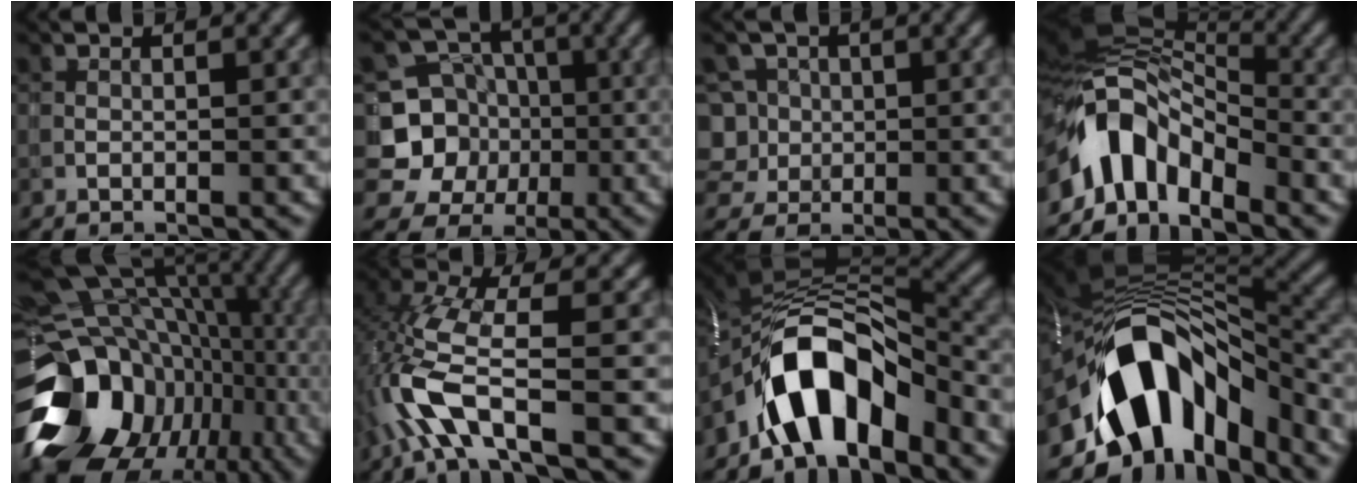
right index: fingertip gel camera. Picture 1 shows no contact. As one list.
[{"total": 7.2, "force": [-0.9, 6.9, 1.9], "torque": [-0.032, -0.004, -0.045]}, {"total": 7.1, "force": [-0.4, 6.5, 2.7], "torque": [-0.057, 0.032, -0.030]}, {"total": 9.3, "force": [-4.3, 5.6, 6.0], "torque": [-0.101, 0.005, -0.083]}, {"total": 18.7, "force": [-5.4, 14.6, 10.2], "torque": [-0.174, -0.003, -0.064]}, {"total": 7.4, "force": [-2.8, 2.1, 6.5], "torque": [-0.158, 0.002, -0.065]}, {"total": 10.1, "force": [-5.5, 4.6, 7.1], "torque": [-0.111, 0.015, -0.101]}, {"total": 12.0, "force": [-6.1, 6.9, 7.8], "torque": [-0.120, 0.008, -0.101]}]